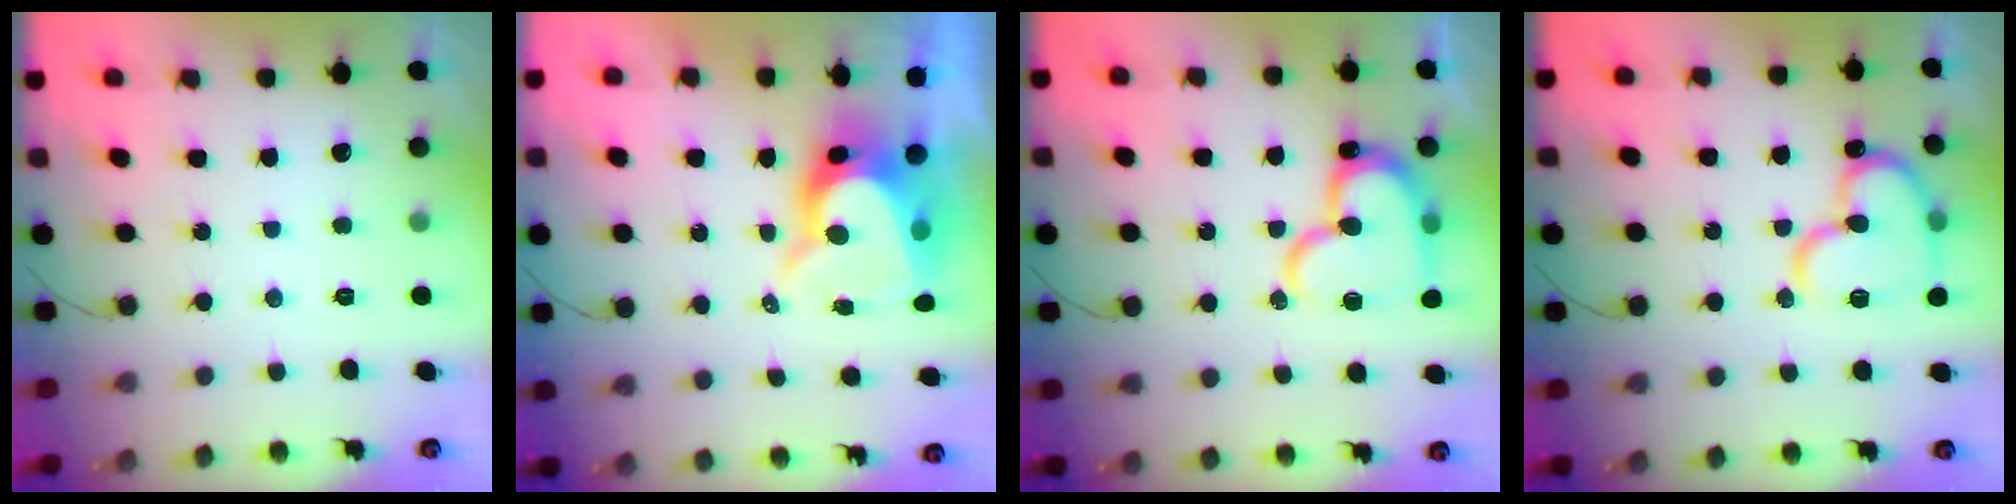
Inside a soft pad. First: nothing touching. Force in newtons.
{"total": 10.6, "press": 10.6, "slide": 0.8}
{"total": 19.1, "press": 19.0, "slide": 1.9}
{"total": 17.2, "press": 17.1, "slide": 1.6}